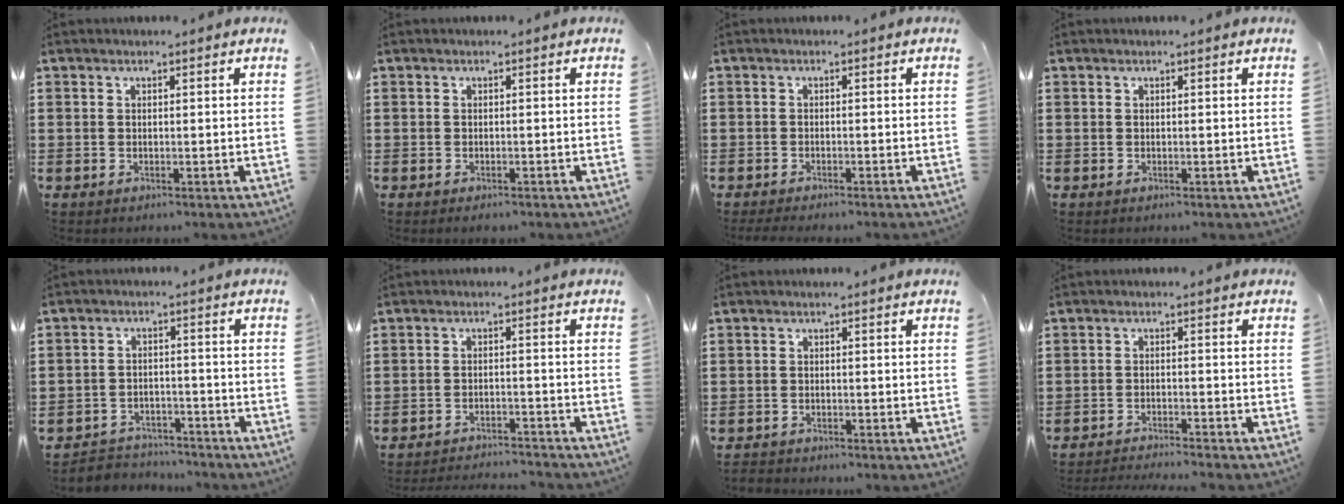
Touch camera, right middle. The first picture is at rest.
{"total": 0.5, "force": [-0.5, 0.0, 0.0], "torque": [-0.002, -0.002, -0.010]}
{"total": 1.3, "force": [-1.3, 0.3, 0.1], "torque": [-0.004, -0.001, -0.026]}
{"total": 0.0}
{"total": 3.9, "force": [-3.7, 1.2, -0.4], "torque": [-0.002, 0.003, -0.079]}
{"total": 3.1, "force": [-3.1, 0.0, 0.1], "torque": [-0.008, -0.001, -0.064]}
{"total": 1.5, "force": [-1.4, 0.5, -0.3], "torque": [0.001, -0.001, -0.031]}
{"total": 2.6, "force": [-2.6, -0.3, 0.2], "torque": [-0.007, -0.003, -0.053]}